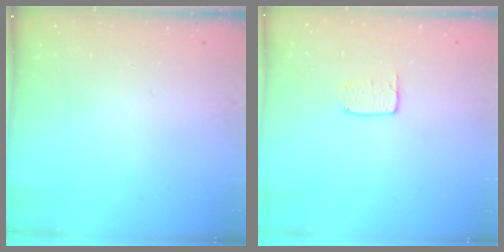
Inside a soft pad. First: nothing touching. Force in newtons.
{"total": 5.4, "press": 5.4, "slide": 0.3}